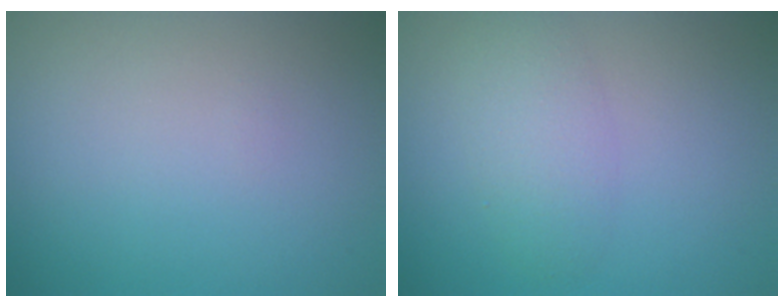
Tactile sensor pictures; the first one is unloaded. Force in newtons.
{"total": 2.8, "press": 2.8, "slide": 0.1}